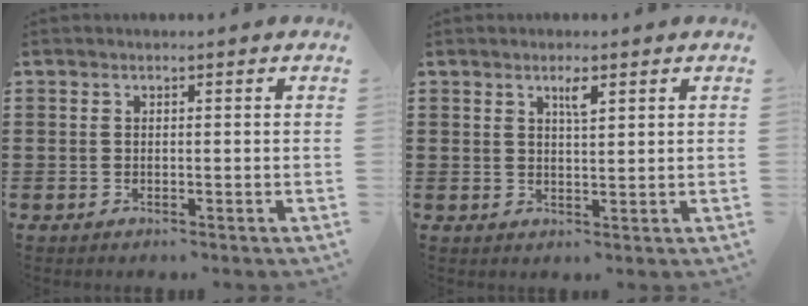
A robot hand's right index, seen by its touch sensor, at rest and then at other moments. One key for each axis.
{"total": 2.4, "fx": 1.4, "fy": 0.5, "fz": 1.9, "tx": -0.033, "ty": 0.000, "tz": 0.020}